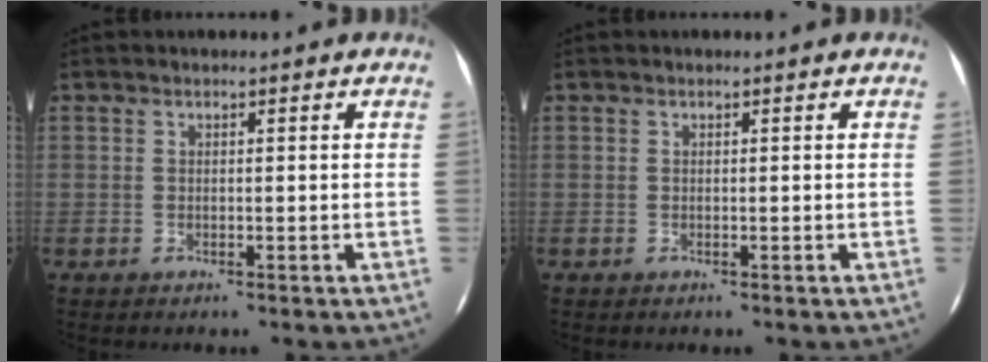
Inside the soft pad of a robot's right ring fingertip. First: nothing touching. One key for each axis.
{"total": 0.0}